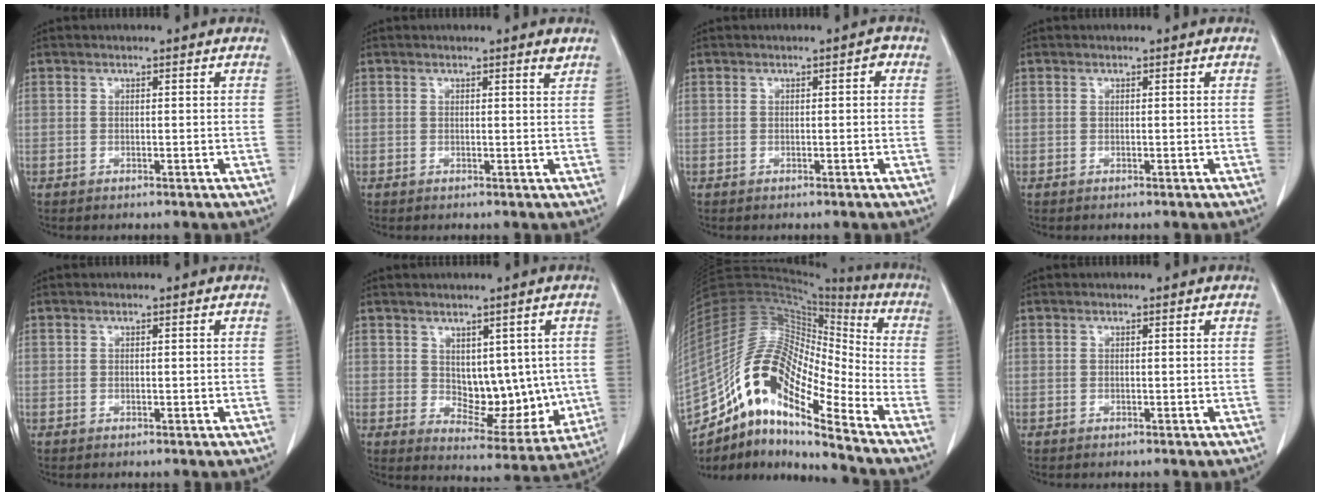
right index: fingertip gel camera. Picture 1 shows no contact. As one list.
[{"total": 1.3, "force": [1.0, -0.1, 0.8], "torque": [-0.012, -0.010, 0.013]}, {"total": 1.4, "force": [0.4, 0.5, 1.3], "torque": [-0.019, 0.005, 0.006]}, {"total": 0.0}, {"total": 0.5, "force": [0.1, 0.2, 0.5], "torque": [-0.012, -0.002, 0.004]}, {"total": 10.5, "force": [0.8, 6.1, 8.4], "torque": [-0.099, -0.004, 0.033]}, {"total": 19.1, "force": [-12.8, 4.3, 13.4], "torque": [-0.262, 0.035, -0.232]}, {"total": 0.0}]